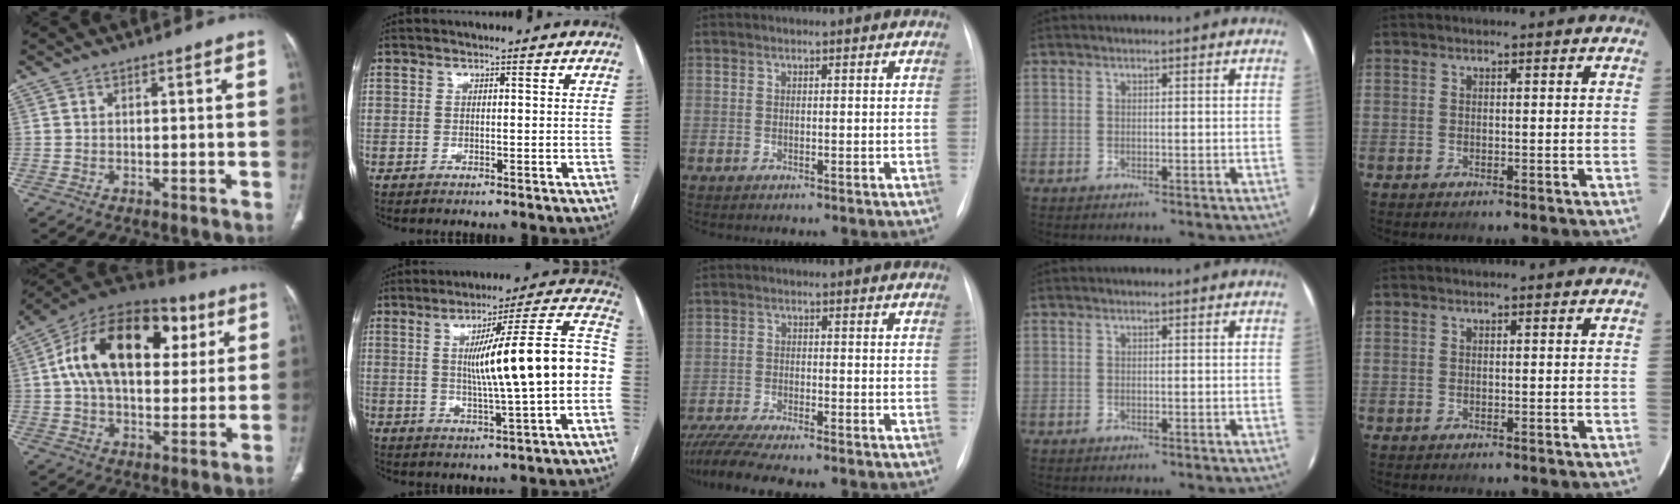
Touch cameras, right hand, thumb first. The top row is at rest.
{"thumb": {"total": 24.1, "force": [6.5, 14.5, 18.1], "torque": [-0.281, 0.021, 0.097]}, "index": {"total": 17.9, "force": [-0.2, 0.5, 17.9], "torque": [-0.259, 0.027, -0.005]}, "middle": {"total": 9.7, "force": [-8.4, 0.6, 4.7], "torque": [-0.078, -0.013, -0.134]}}